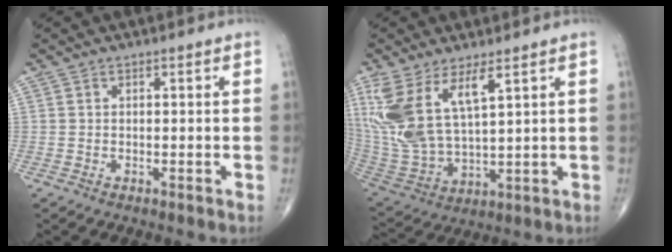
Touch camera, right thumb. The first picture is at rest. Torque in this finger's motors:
{"motor_torque": [0.45, 0.75, 1.59, 1.15, 0.47]}